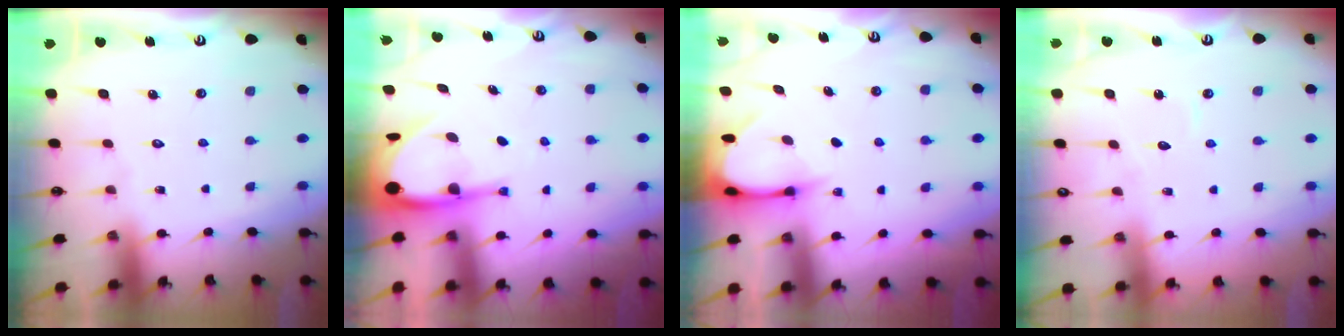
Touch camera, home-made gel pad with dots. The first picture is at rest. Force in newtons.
{"total": 8.2, "press": 8.1, "slide": 0.9}
{"total": 3.7, "press": 3.7, "slide": 0.3}
{"total": 2.7, "press": 2.7, "slide": 0.3}